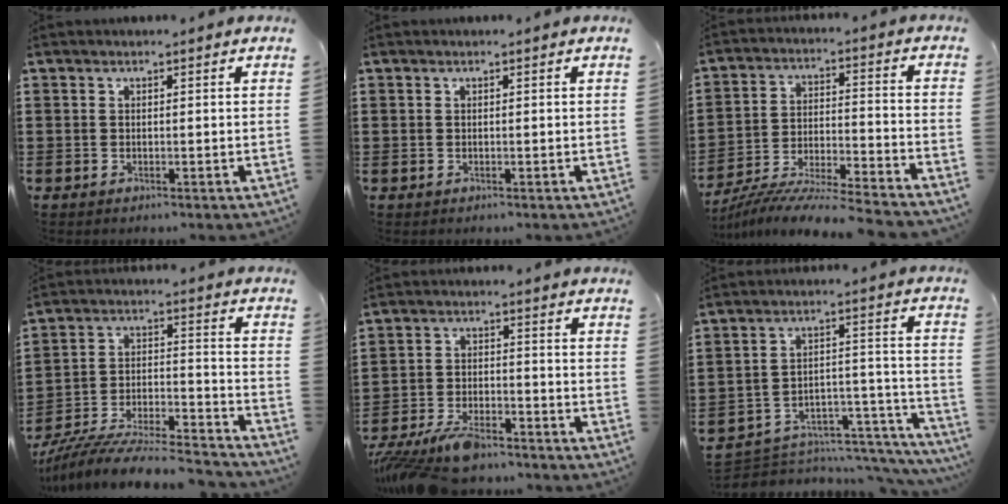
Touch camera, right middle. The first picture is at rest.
{"total": 0.0}
{"total": 8.6, "force": [-8.4, -0.4, 1.9], "torque": [-0.031, 0.004, -0.167]}
{"total": 8.7, "force": [-8.2, 0.7, 2.9], "torque": [-0.046, 0.002, -0.161]}
{"total": 7.5, "force": [-6.5, 1.8, 3.2], "torque": [-0.077, 0.003, -0.127]}
{"total": 4.4, "force": [-4.1, 1.4, 0.9], "torque": [-0.020, -0.009, -0.080]}